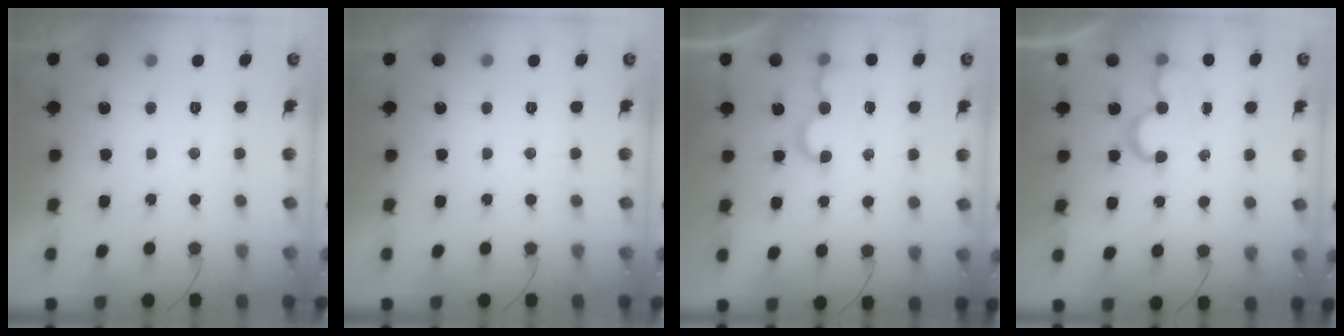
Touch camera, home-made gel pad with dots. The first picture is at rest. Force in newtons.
{"total": 0.0}
{"total": 5.6, "press": 5.6, "slide": 0.5}
{"total": 6.2, "press": 5.7, "slide": 2.4}